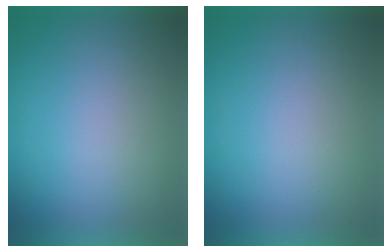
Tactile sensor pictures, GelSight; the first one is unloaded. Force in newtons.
{"total": 0.0}